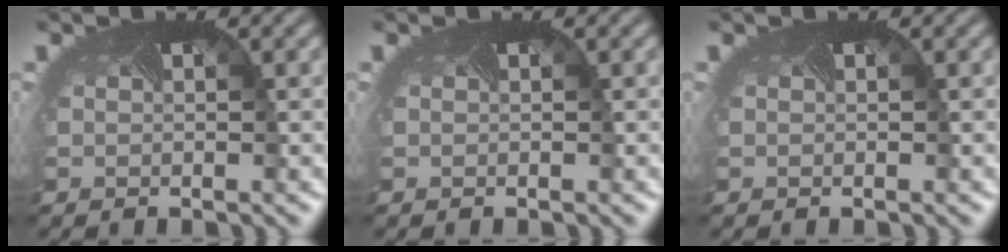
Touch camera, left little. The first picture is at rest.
{"total": 0.0}
{"total": 0.0}